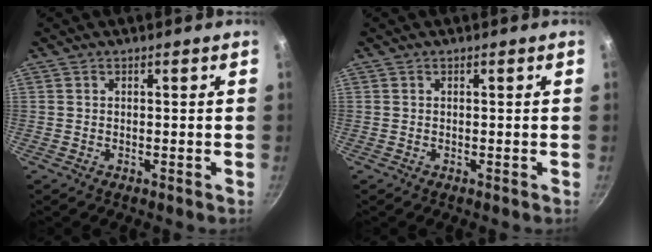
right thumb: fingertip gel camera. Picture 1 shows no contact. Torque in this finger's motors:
{"motor_torque": [0.16, 0.16, -0.13, 0.13, 0.00]}